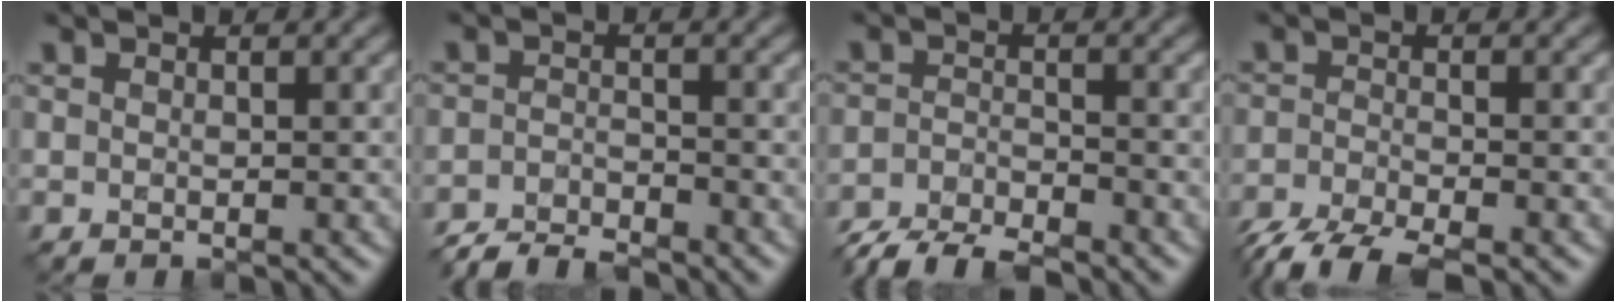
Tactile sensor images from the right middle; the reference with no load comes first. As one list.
[{"total": 3.5, "force": [-3.3, 0.6, 0.9], "torque": [-0.017, -0.003, -0.068]}, {"total": 5.3, "force": [-4.8, 1.1, 2.0], "torque": [-0.036, -0.012, -0.092]}, {"total": 5.4, "force": [-4.3, 1.3, 3.0], "torque": [-0.056, -0.015, -0.086]}]